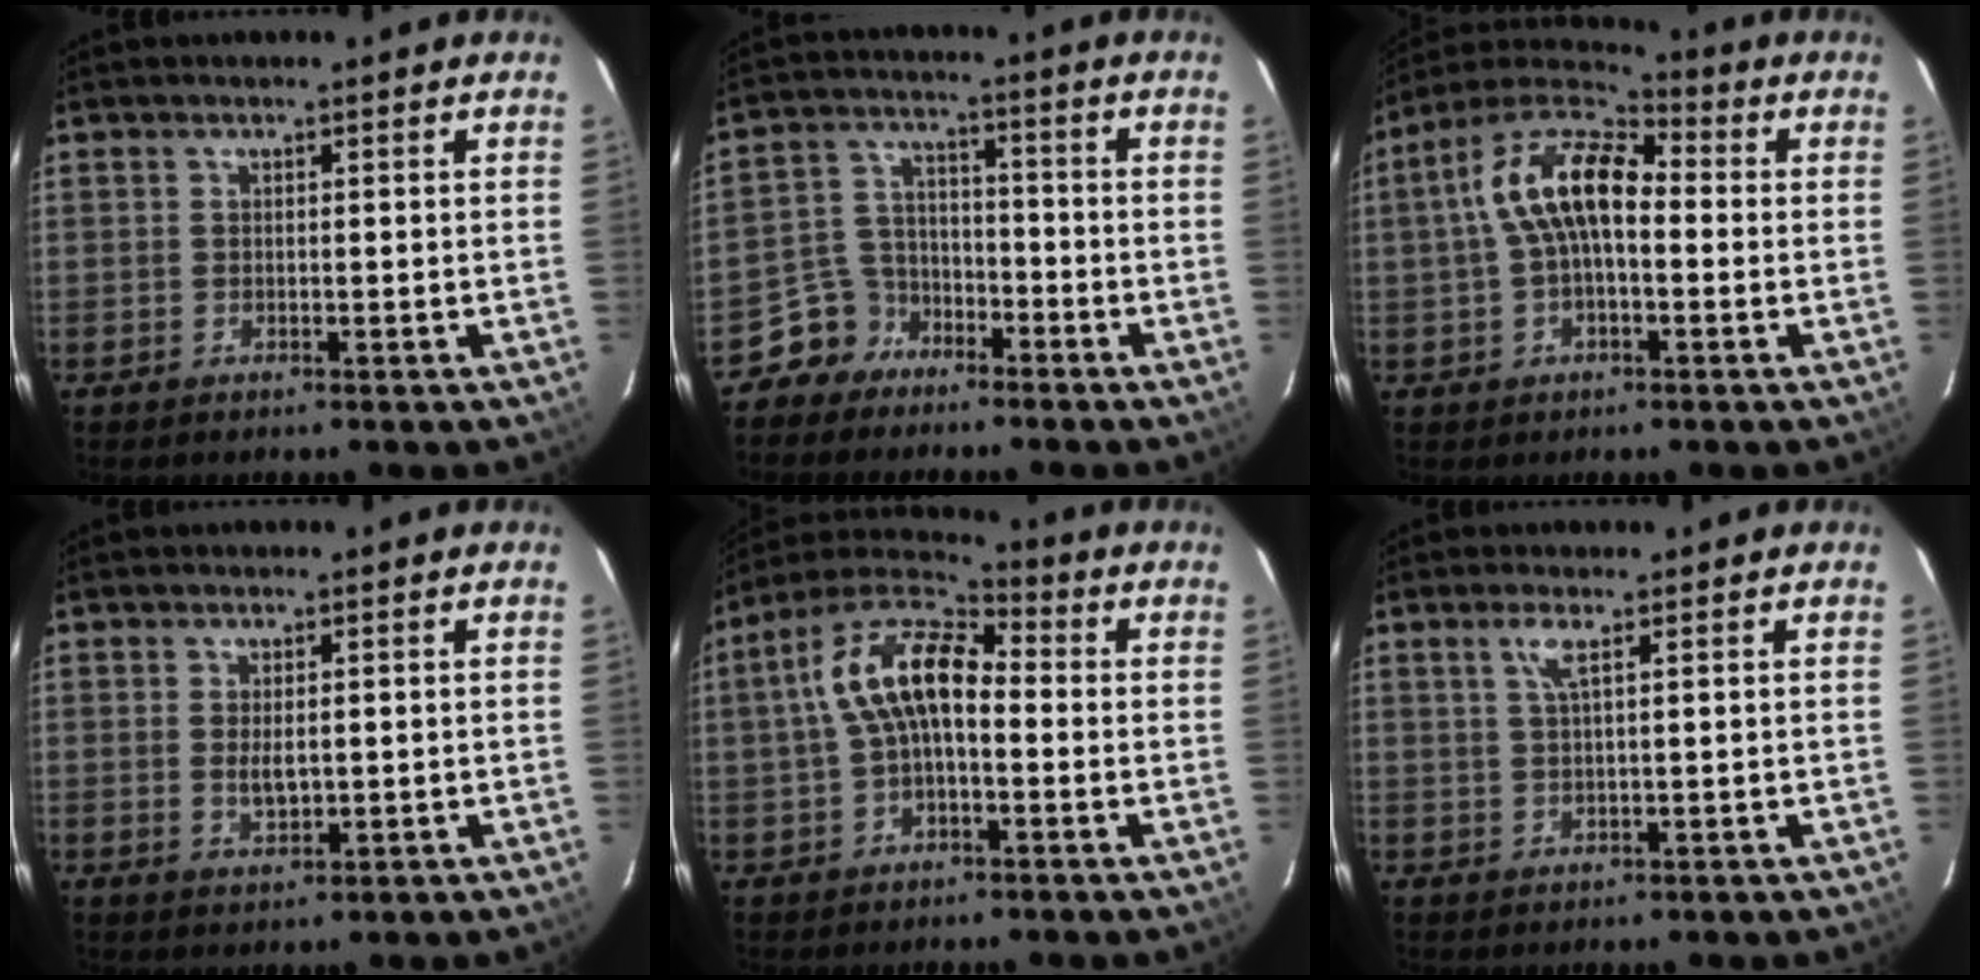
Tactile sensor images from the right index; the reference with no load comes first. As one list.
[{"total": 7.0, "force": [-5.1, 4.8, 0.3], "torque": [-0.017, 0.031, -0.100]}, {"total": 12.5, "force": [0.3, 6.3, 10.8], "torque": [-0.211, 0.030, -0.003]}, {"total": 2.9, "force": [0.0, 1.5, 2.5], "torque": [-0.044, -0.005, 0.003]}, {"total": 11.9, "force": [0.0, 6.2, 10.2], "torque": [-0.201, 0.031, -0.006]}, {"total": 2.4, "force": [1.1, -0.1, 2.1], "torque": [-0.045, 0.002, 0.023]}]